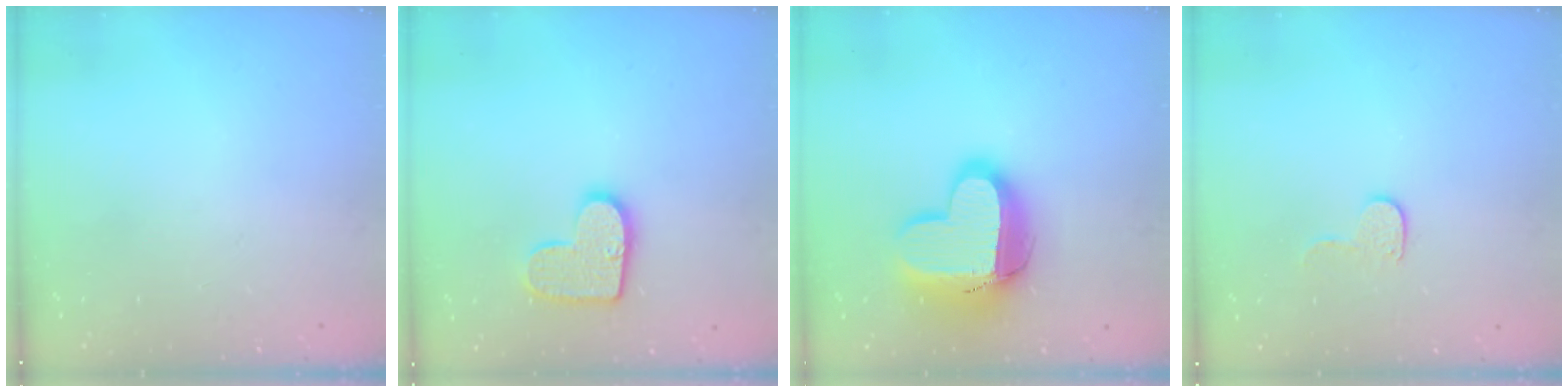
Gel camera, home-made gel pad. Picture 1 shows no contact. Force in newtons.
{"total": 12.5, "press": 12.5, "slide": 0.7}
{"total": 16.3, "press": 16.2, "slide": 1.4}
{"total": 6.7, "press": 6.7, "slide": 0.6}